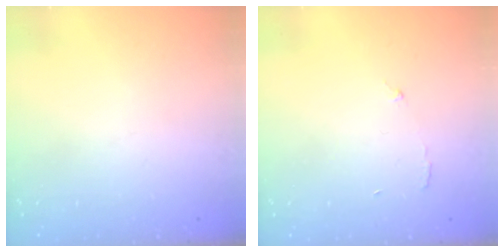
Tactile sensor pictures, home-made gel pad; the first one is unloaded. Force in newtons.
{"total": 4.0, "press": 4.0, "slide": 0.3}